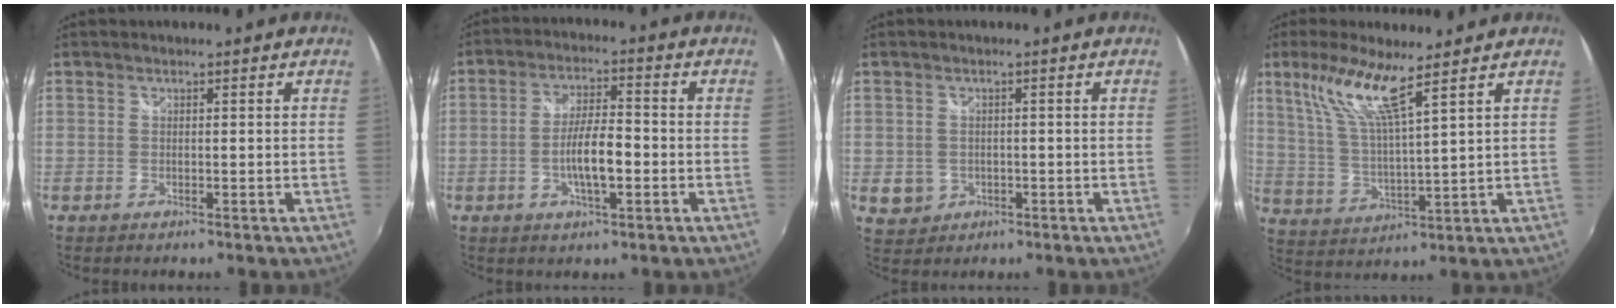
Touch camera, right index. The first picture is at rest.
{"total": 7.1, "force": [-2.0, 1.9, 6.6], "torque": [-0.122, 0.001, -0.033]}
{"total": 3.8, "force": [-0.9, 3.5, 1.2], "torque": [-0.027, -0.001, -0.007]}
{"total": 10.1, "force": [6.6, 0.8, 7.6], "torque": [-0.149, 0.004, 0.137]}